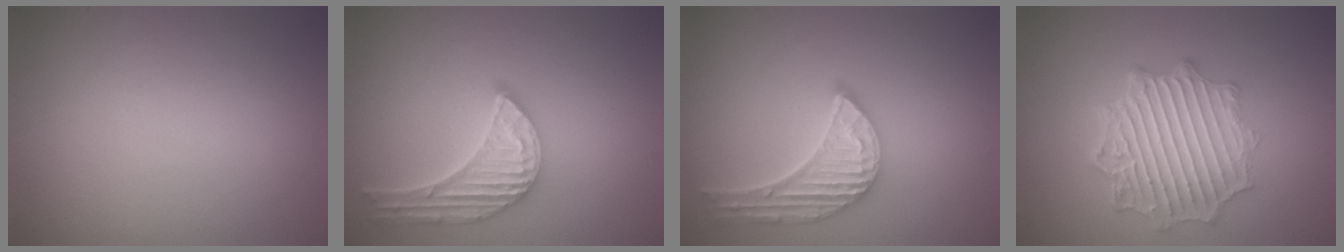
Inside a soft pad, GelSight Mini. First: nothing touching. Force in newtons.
{"total": 5.4, "press": 4.3, "slide": 3.3}
{"total": 5.2, "press": 4.1, "slide": 3.2}
{"total": 6.9, "press": 5.3, "slide": 4.4}